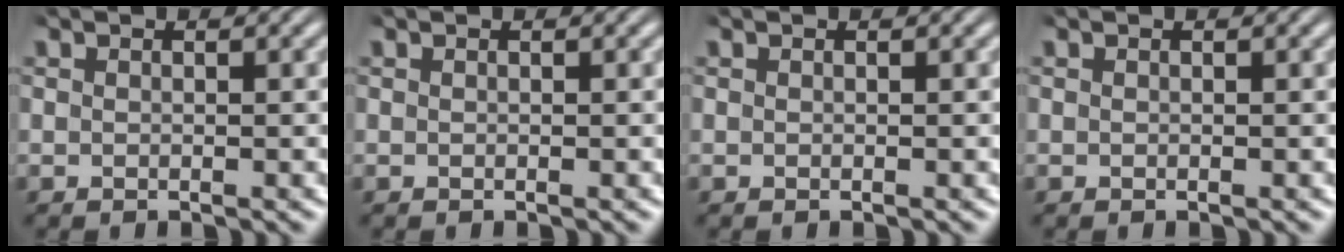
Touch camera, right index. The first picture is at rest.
{"total": 0.0}
{"total": 0.0}
{"total": 0.0}